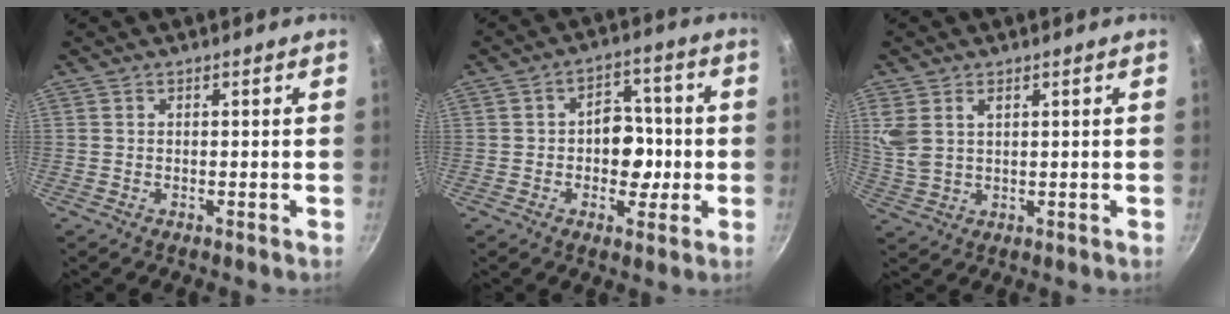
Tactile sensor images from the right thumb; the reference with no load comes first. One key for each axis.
{"total": 8.8, "fx": -0.9, "fy": 6.2, "fz": 6.2, "tx": -0.043, "ty": 0.020, "tz": -0.017}
{"total": 5.6, "fx": 2.1, "fy": 3.3, "fz": 4.0, "tx": -0.095, "ty": 0.001, "tz": 0.051}